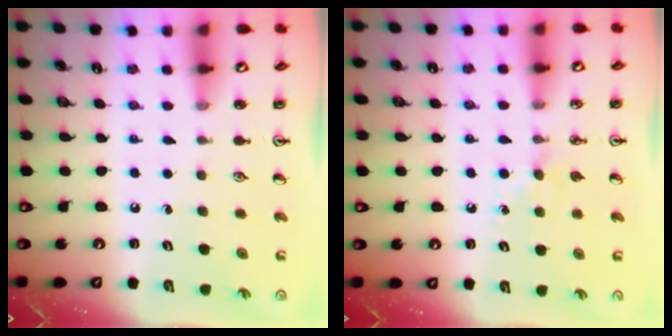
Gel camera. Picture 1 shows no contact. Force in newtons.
{"total": 3.9, "press": 3.9, "slide": 0.5}